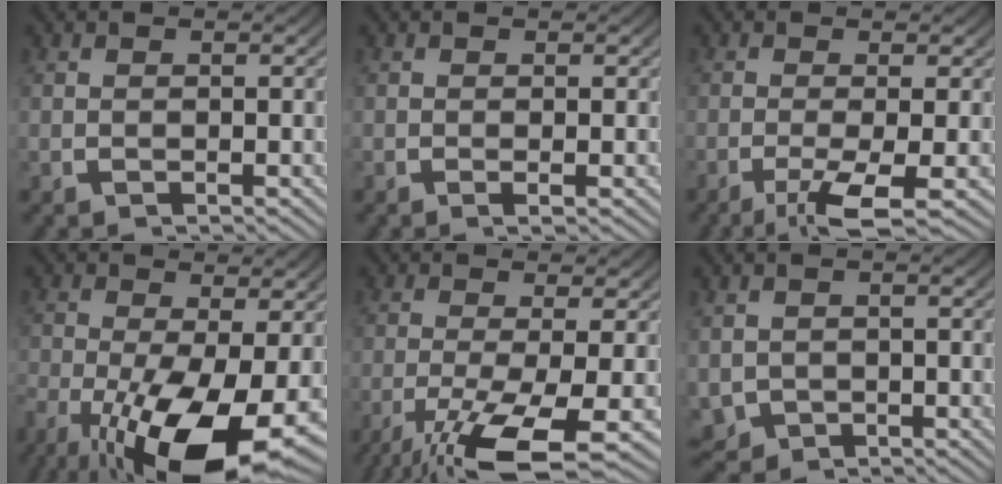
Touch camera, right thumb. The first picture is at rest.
{"total": 0.6, "force": [0.1, 0.0, 0.6], "torque": [-0.009, 0.000, -0.001]}
{"total": 4.7, "force": [-2.0, 1.7, 3.9], "torque": [-0.080, -0.019, -0.027]}
{"total": 13.3, "force": [-4.3, 6.9, 10.6], "torque": [-0.186, -0.055, -0.040]}
{"total": 8.6, "force": [-3.7, 3.4, 7.0], "torque": [-0.143, -0.038, -0.039]}
{"total": 4.1, "force": [-1.2, 3.6, 1.6], "torque": [-0.049, -0.033, -0.003]}